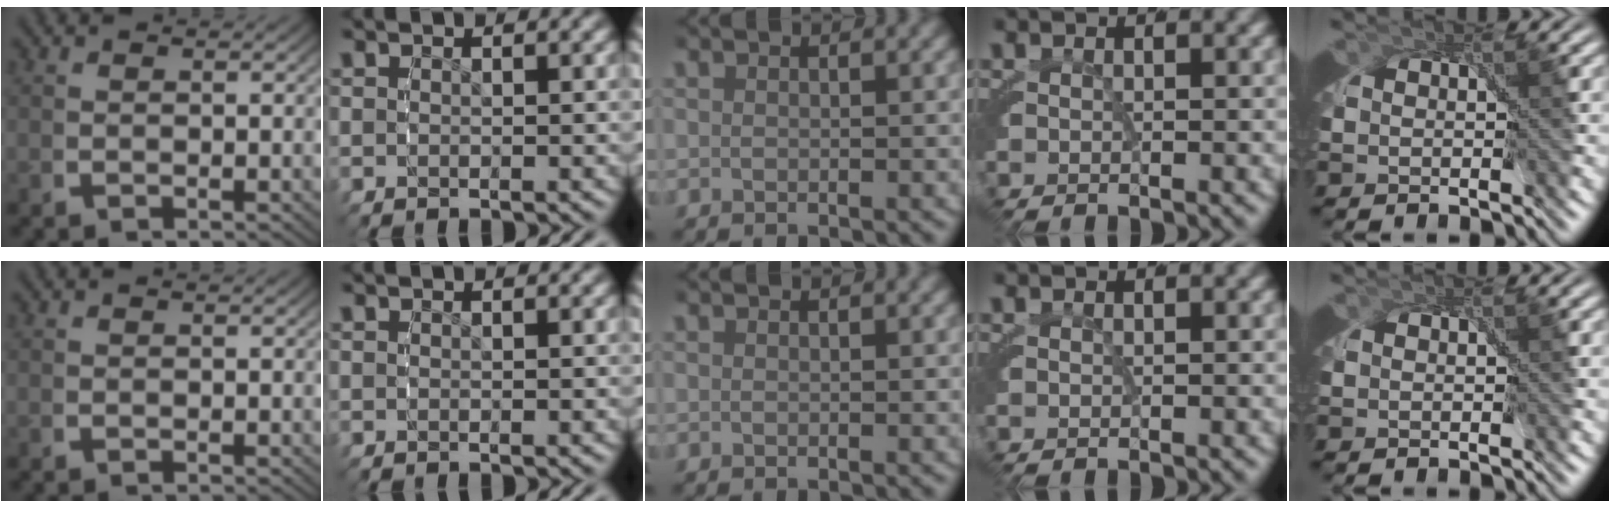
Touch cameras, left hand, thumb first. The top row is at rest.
{}